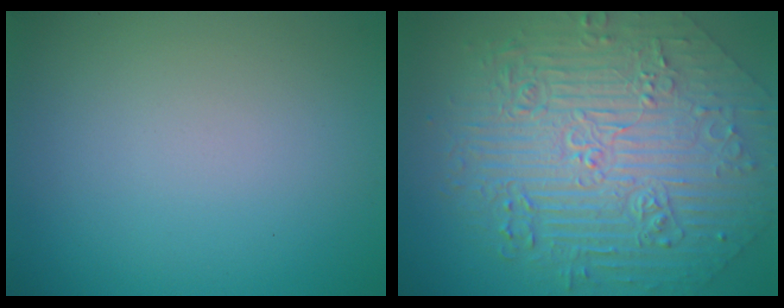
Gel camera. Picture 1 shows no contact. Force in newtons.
{"total": 10.8, "press": 7.5, "slide": 7.8}